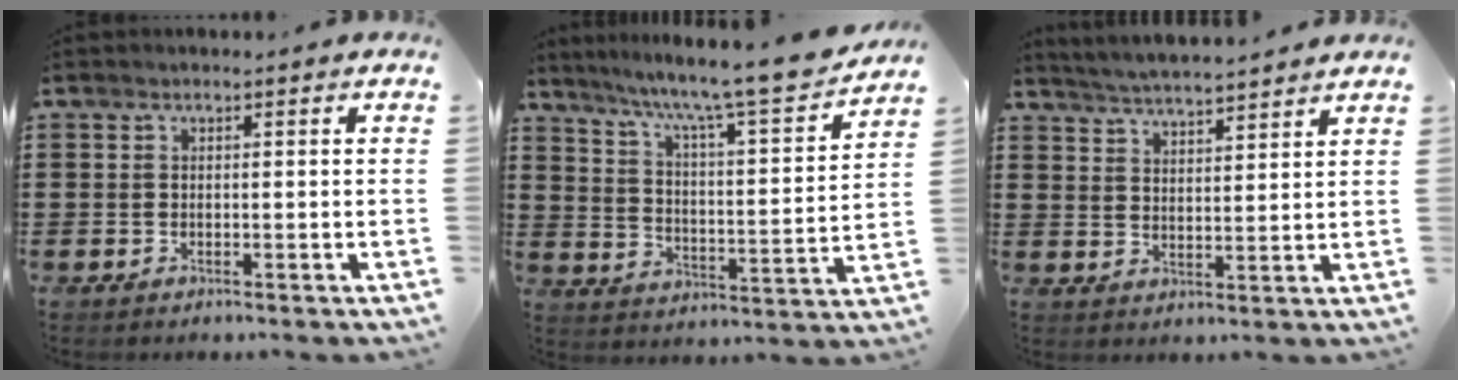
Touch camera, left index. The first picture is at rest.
{"total": 8.6, "force": [7.4, -0.4, 4.3], "torque": [-0.105, -0.062, 0.114]}
{"total": 4.1, "force": [4.1, -0.7, 0.3], "torque": [-0.022, -0.024, 0.070]}